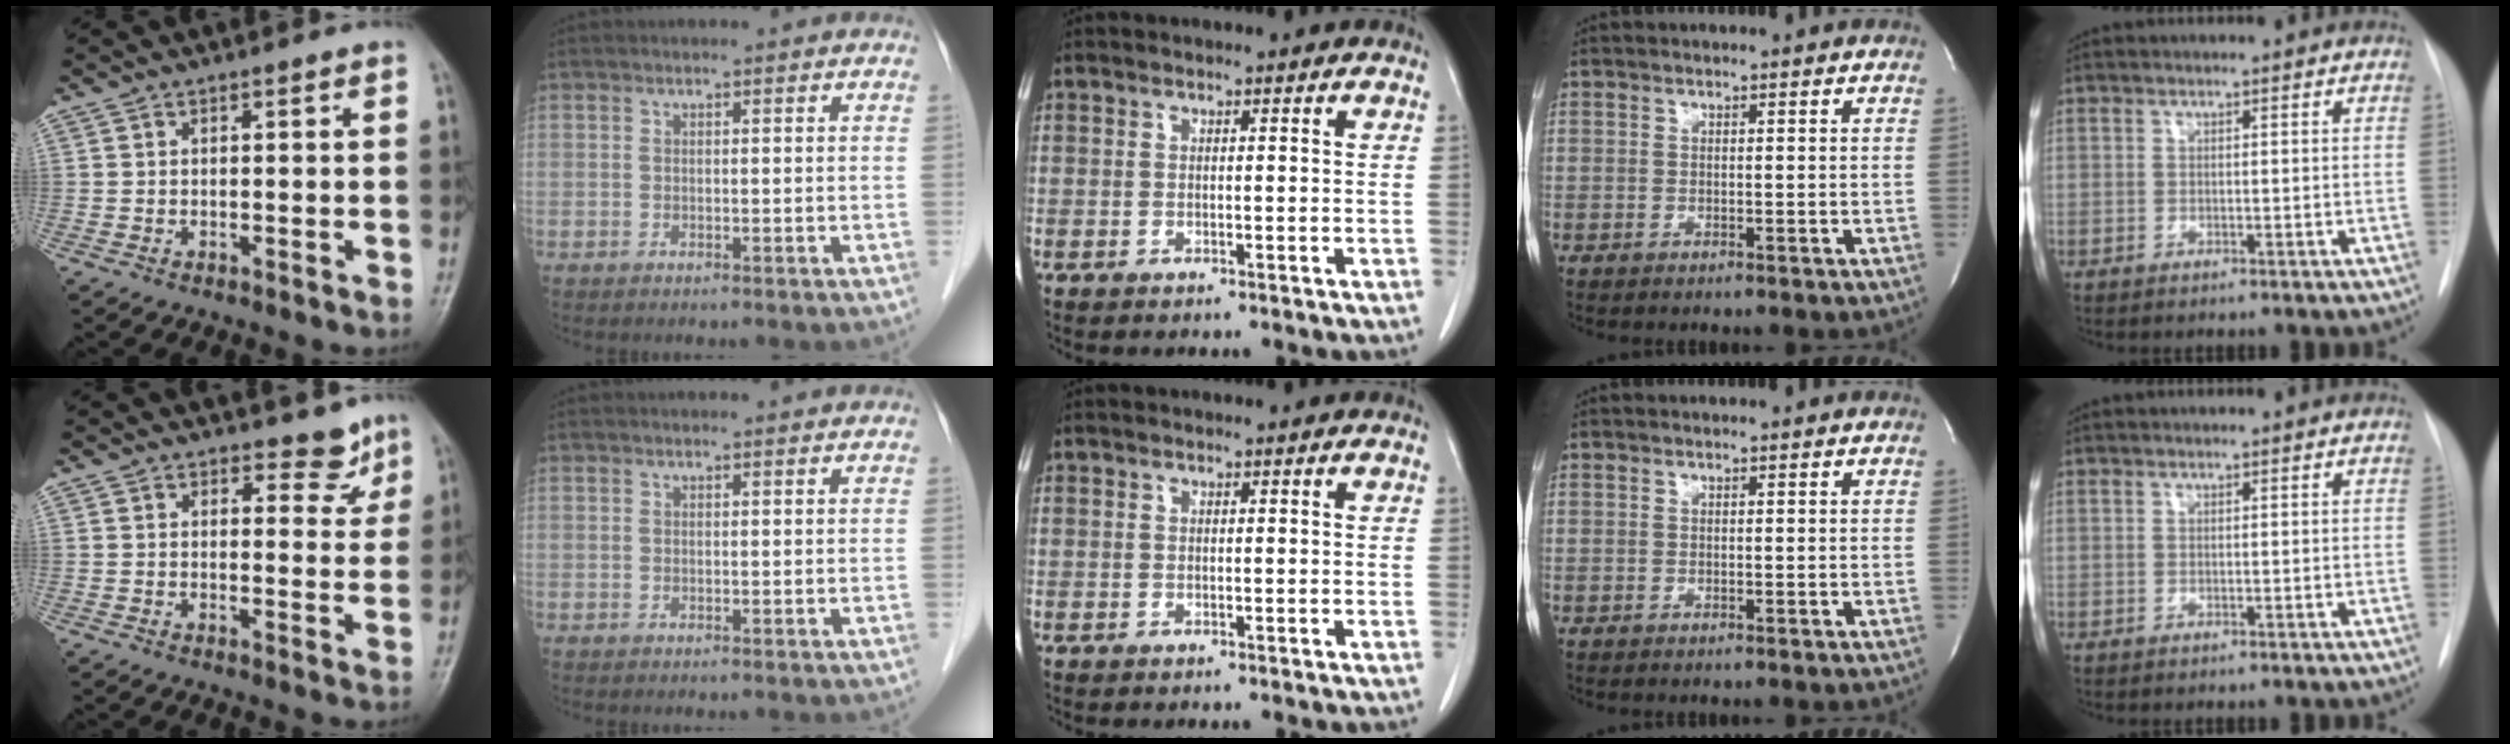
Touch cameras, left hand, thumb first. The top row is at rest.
{"thumb": {"total": 4.5, "force": [3.7, 2.3, 1.3], "torque": [0.012, -0.028, 0.043]}, "index": {"total": 0.7, "force": [0.7, 0.0, 0.0], "torque": [-0.009, 0.002, 0.007]}}